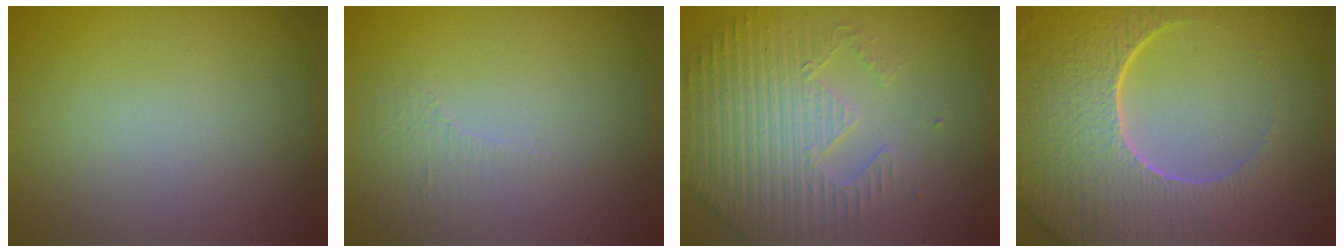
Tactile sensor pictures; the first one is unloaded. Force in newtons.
{"total": 0.9, "press": 0.5, "slide": 0.8}
{"total": 5.3, "press": 4.7, "slide": 2.4}
{"total": 8.6, "press": 6.4, "slide": 5.7}